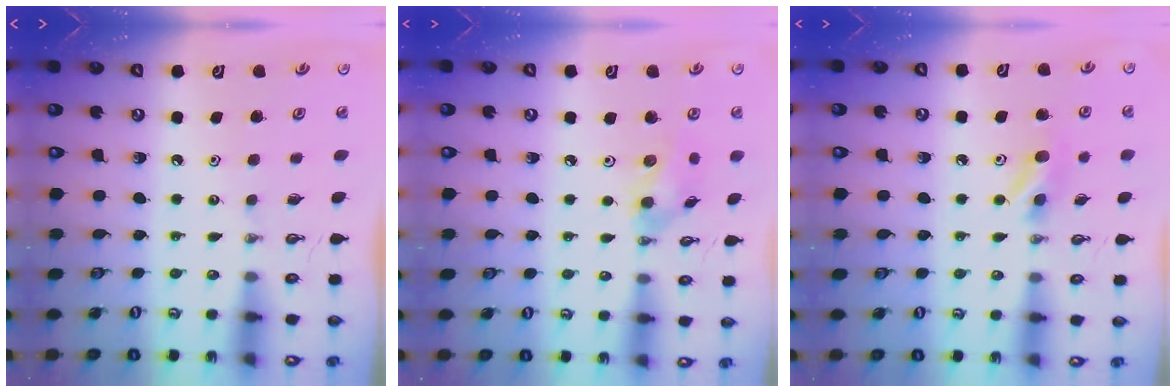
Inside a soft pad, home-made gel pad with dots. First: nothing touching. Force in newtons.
{"total": 9.9, "press": 9.6, "slide": 2.6}
{"total": 8.6, "press": 8.2, "slide": 2.4}